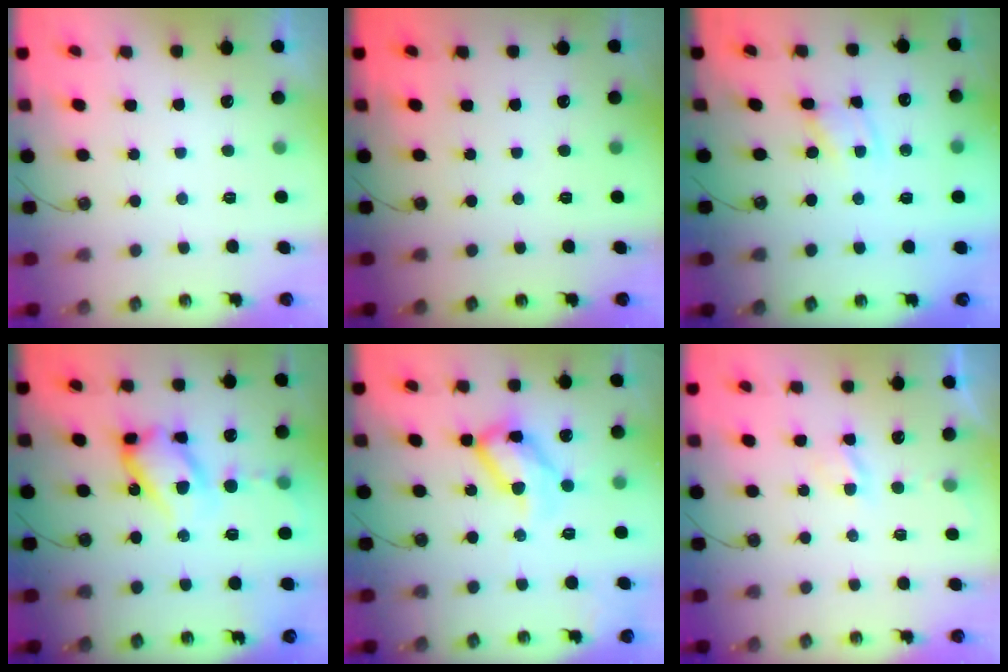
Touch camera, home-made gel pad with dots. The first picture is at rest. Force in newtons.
{"total": 0.0}
{"total": 2.6, "press": 2.6, "slide": 0.2}
{"total": 15.7, "press": 15.5, "slide": 2.6}
{"total": 16.9, "press": 16.9, "slide": 0.6}
{"total": 2.8, "press": 2.7, "slide": 0.4}